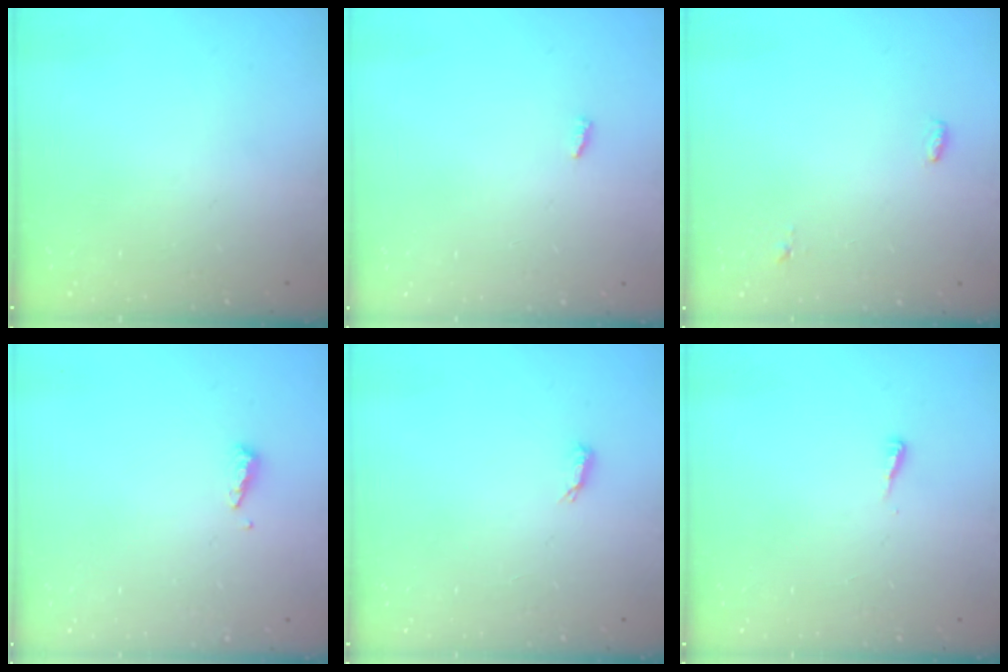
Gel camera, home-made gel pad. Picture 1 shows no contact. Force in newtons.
{"total": 2.8, "press": 2.7, "slide": 0.3}
{"total": 3.8, "press": 2.7, "slide": 2.6}
{"total": 4.7, "press": 4.7, "slide": 0.5}
{"total": 4.2, "press": 4.2, "slide": 0.7}
{"total": 4.6, "press": 4.6, "slide": 0.5}